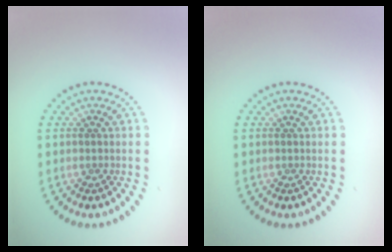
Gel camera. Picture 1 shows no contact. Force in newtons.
{"total": 0.0}